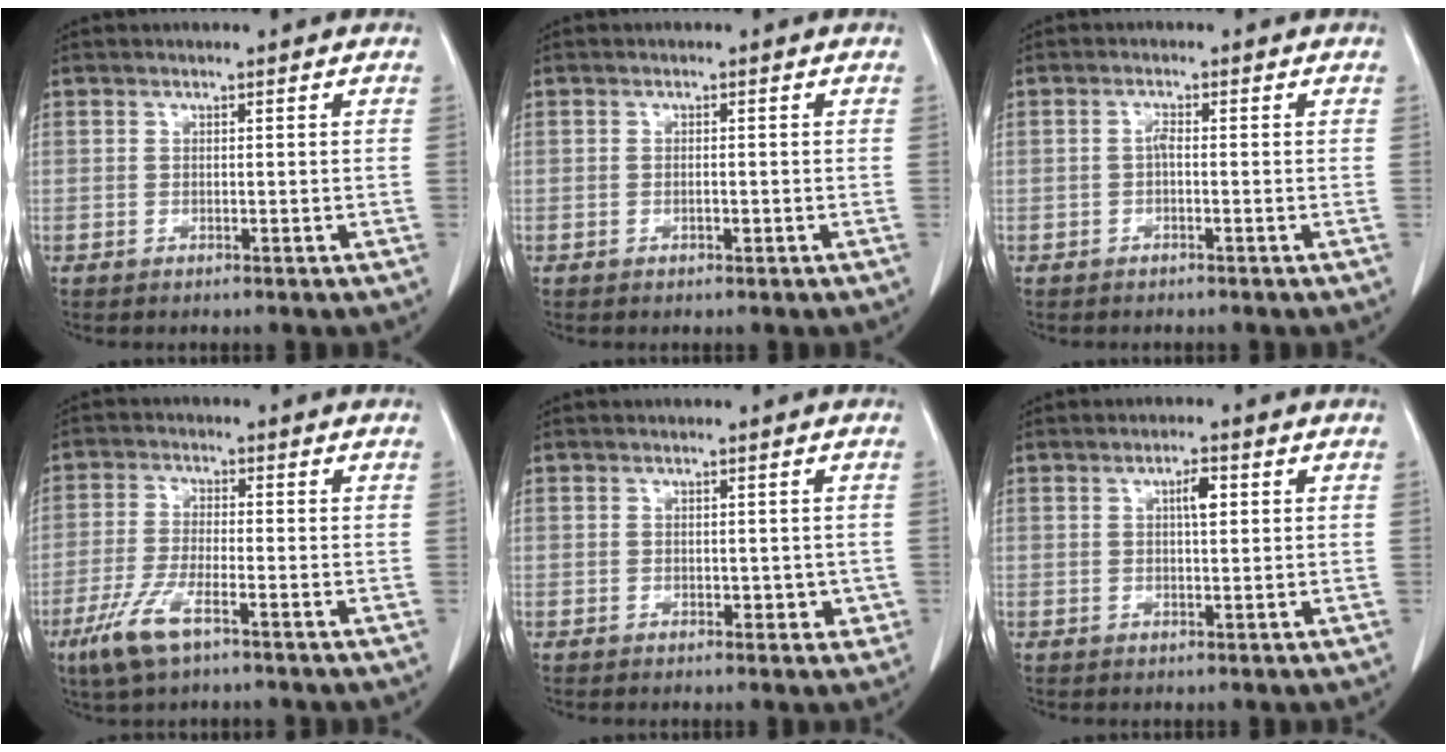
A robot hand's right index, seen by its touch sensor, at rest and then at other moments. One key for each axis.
{"total": 0.8, "fx": -0.2, "fy": 0.4, "fz": 0.6, "tx": -0.009, "ty": 0.001, "tz": 0.000}
{"total": 1.1, "fx": -0.2, "fy": 0.3, "fz": 1.1, "tx": -0.020, "ty": 0.004, "tz": -0.004}
{"total": 7.1, "fx": -4.1, "fy": 1.4, "fz": 5.7, "tx": -0.126, "ty": -0.015, "tz": -0.078}
{"total": 2.5, "fx": -0.1, "fy": 1.8, "fz": 1.6, "tx": -0.009, "ty": 0.006, "tz": 0.005}
{"total": 2.7, "fx": 0.8, "fy": 0.7, "fz": 2.5, "tx": -0.044, "ty": 0.003, "tz": 0.014}